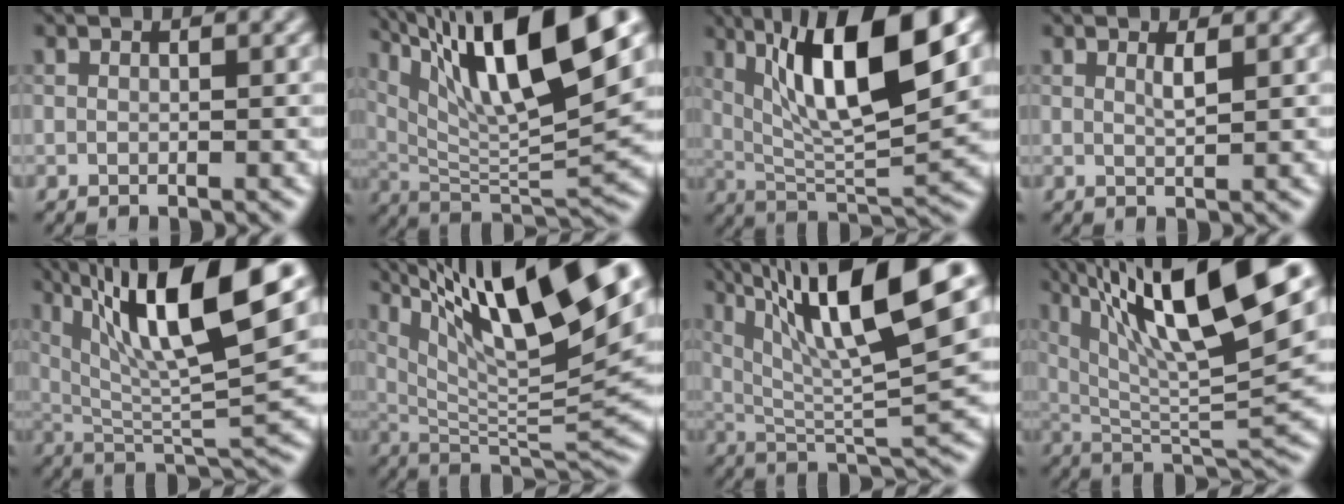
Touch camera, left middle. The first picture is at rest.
{"total": 14.8, "force": [7.5, 3.1, 12.4], "torque": [-0.210, 0.014, 0.135]}
{"total": 11.6, "force": [4.2, 2.7, 10.5], "torque": [-0.169, 0.001, 0.078]}
{"total": 1.1, "force": [0.6, 0.1, 0.9], "torque": [-0.015, -0.001, 0.008]}
{"total": 13.6, "force": [6.2, 2.9, 11.8], "torque": [-0.205, 0.010, 0.113]}
{"total": 16.0, "force": [8.0, 3.7, 13.4], "torque": [-0.222, 0.009, 0.148]}
{"total": 13.3, "force": [6.2, 2.6, 11.5], "torque": [-0.196, 0.015, 0.112]}
{"total": 14.3, "force": [7.0, 3.1, 12.1], "torque": [-0.204, 0.012, 0.126]}